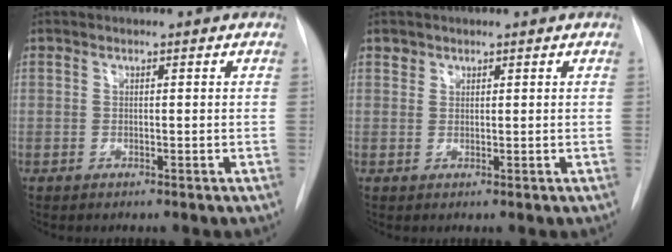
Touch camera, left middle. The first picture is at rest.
{"total": 1.0, "force": [0.8, 0.7, -0.2], "torque": [0.013, -0.001, 0.009]}